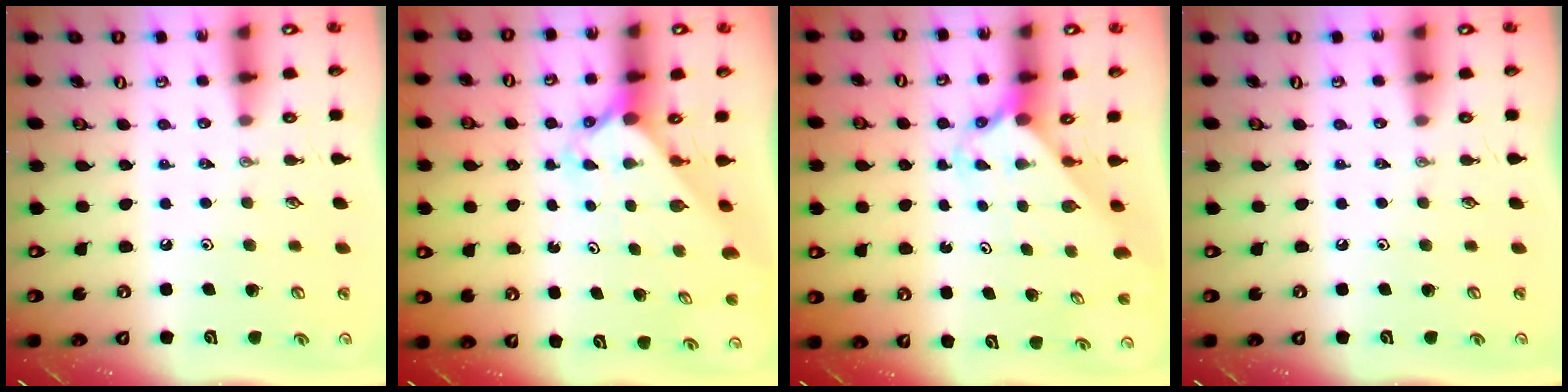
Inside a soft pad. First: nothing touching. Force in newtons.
{"total": 2.4, "press": 2.4, "slide": 0.2}
{"total": 2.4, "press": 2.4, "slide": 0.2}
{"total": 0.0}